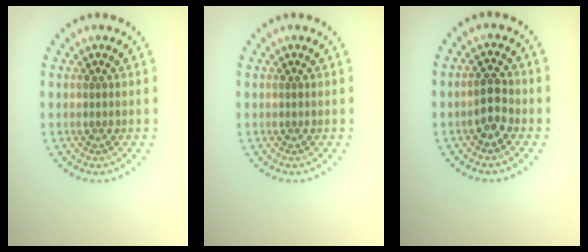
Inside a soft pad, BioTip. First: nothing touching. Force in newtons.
{"total": 0.0}
{"total": 2.2, "press": 2.2, "slide": 0.5}